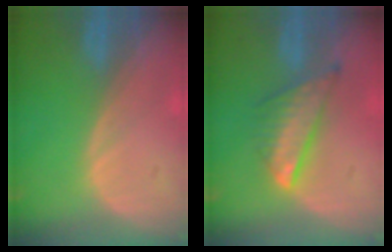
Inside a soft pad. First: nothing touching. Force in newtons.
{"total": 7.6, "press": 6.5, "slide": 4.0}